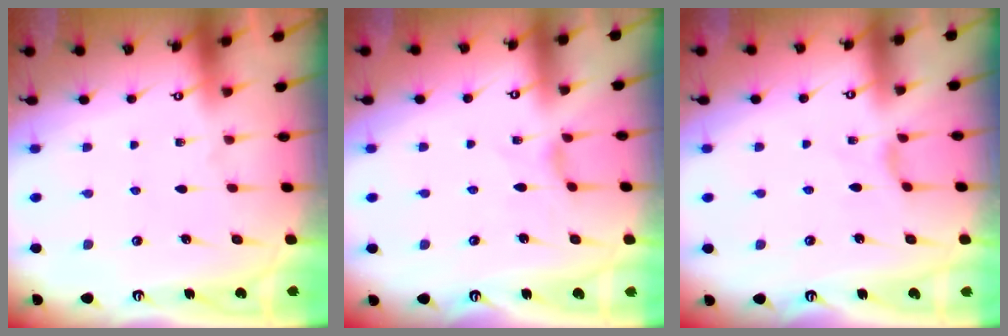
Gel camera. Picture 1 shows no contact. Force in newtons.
{"total": 1.3, "press": 1.2, "slide": 0.4}
{"total": 2.0, "press": 1.9, "slide": 0.6}